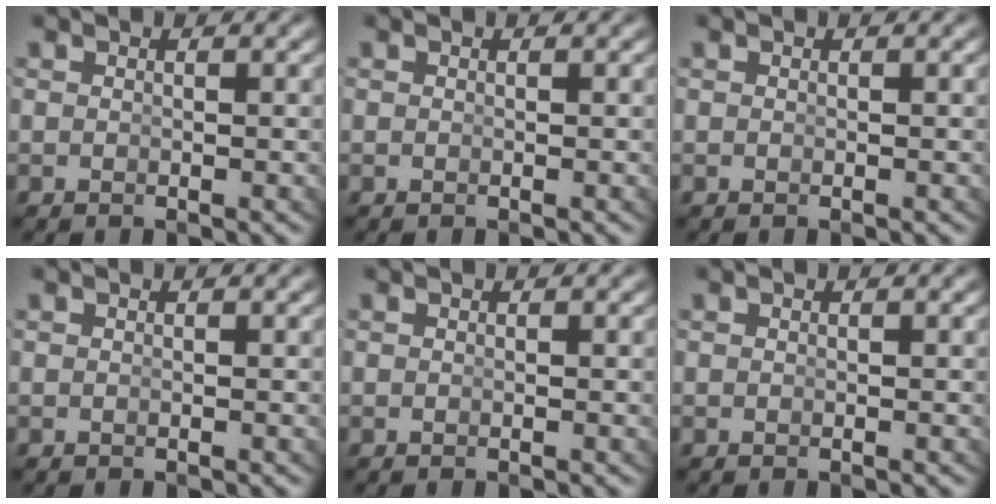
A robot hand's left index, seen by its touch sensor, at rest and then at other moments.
{"total": 0.0}
{"total": 0.0}
{"total": 0.0}
{"total": 0.0}
{"total": 0.0}